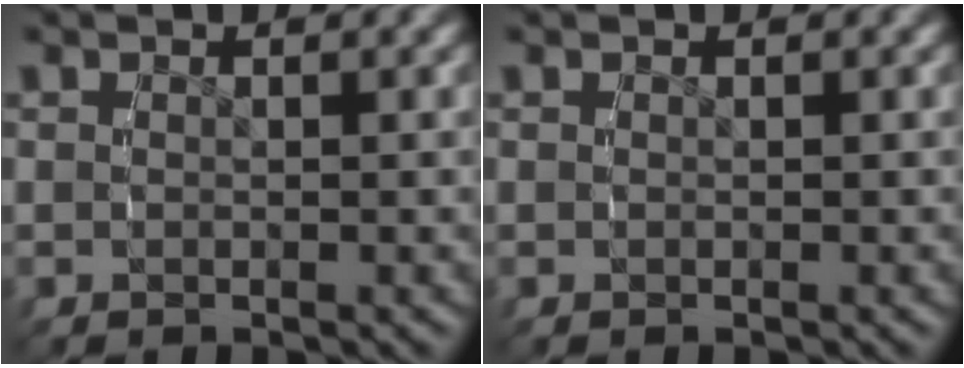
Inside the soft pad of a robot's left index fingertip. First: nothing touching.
{"total": 0.0}